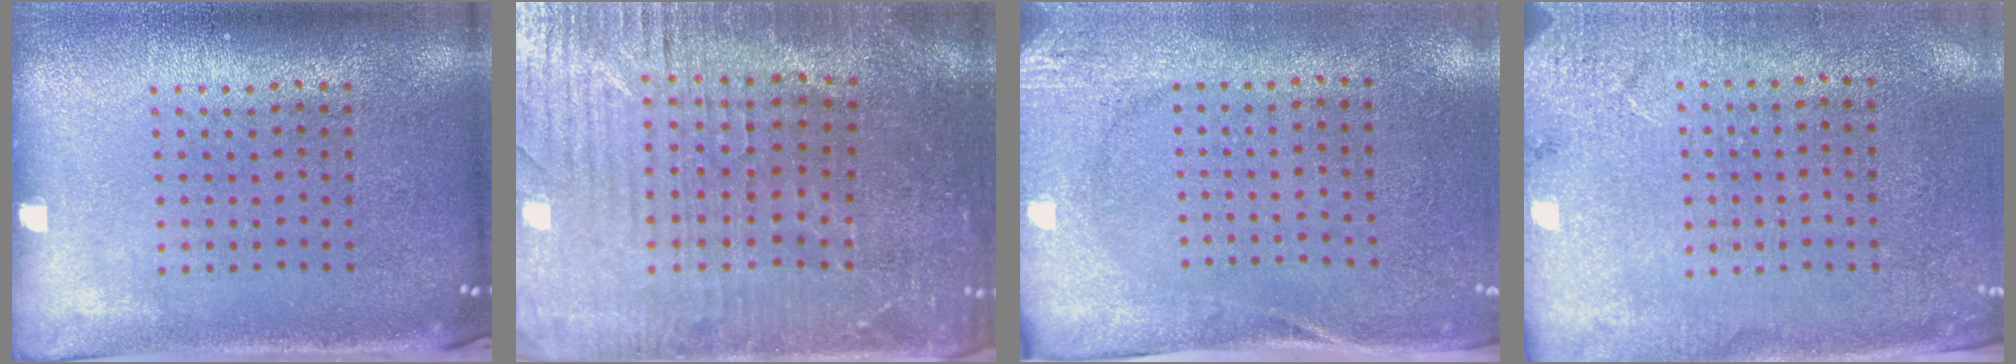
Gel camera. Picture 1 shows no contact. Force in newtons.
{"total": 2.7, "press": 2.6, "slide": 0.6}
{"total": 2.7, "press": 2.1, "slide": 1.7}
{"total": 2.6, "press": 2.4, "slide": 0.9}